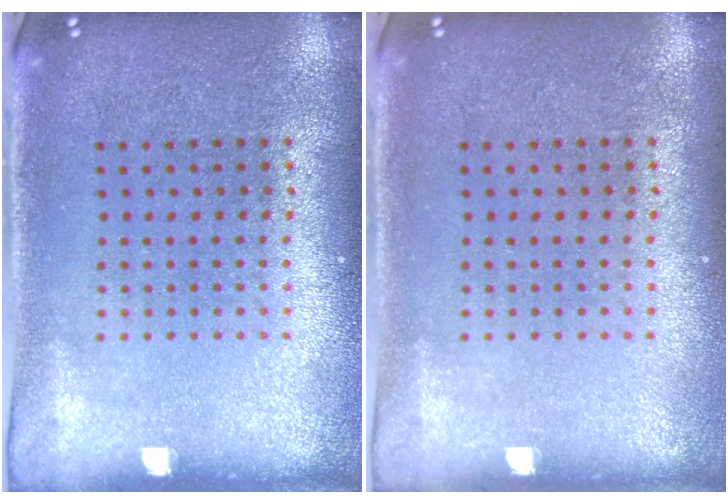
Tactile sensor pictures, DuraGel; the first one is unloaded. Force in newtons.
{"total": 0.0}